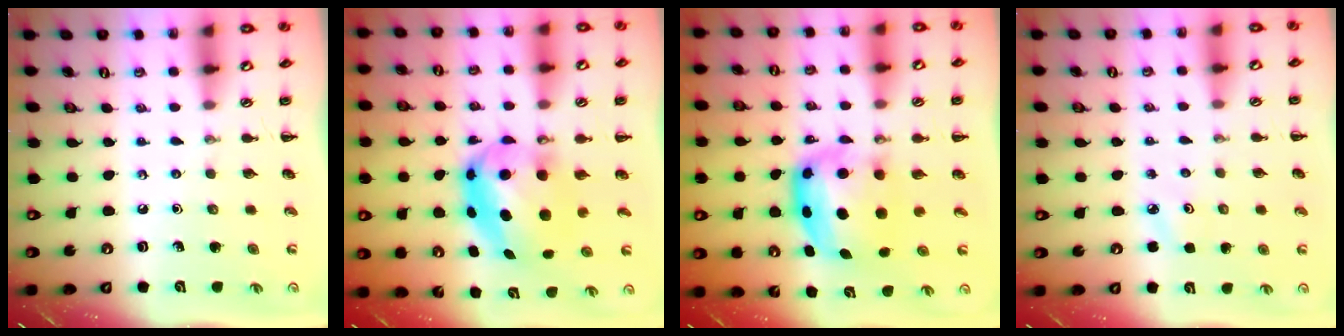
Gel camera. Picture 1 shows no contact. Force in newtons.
{"total": 8.8, "press": 8.6, "slide": 1.9}
{"total": 7.1, "press": 6.9, "slide": 1.6}
{"total": 2.7, "press": 2.5, "slide": 0.8}